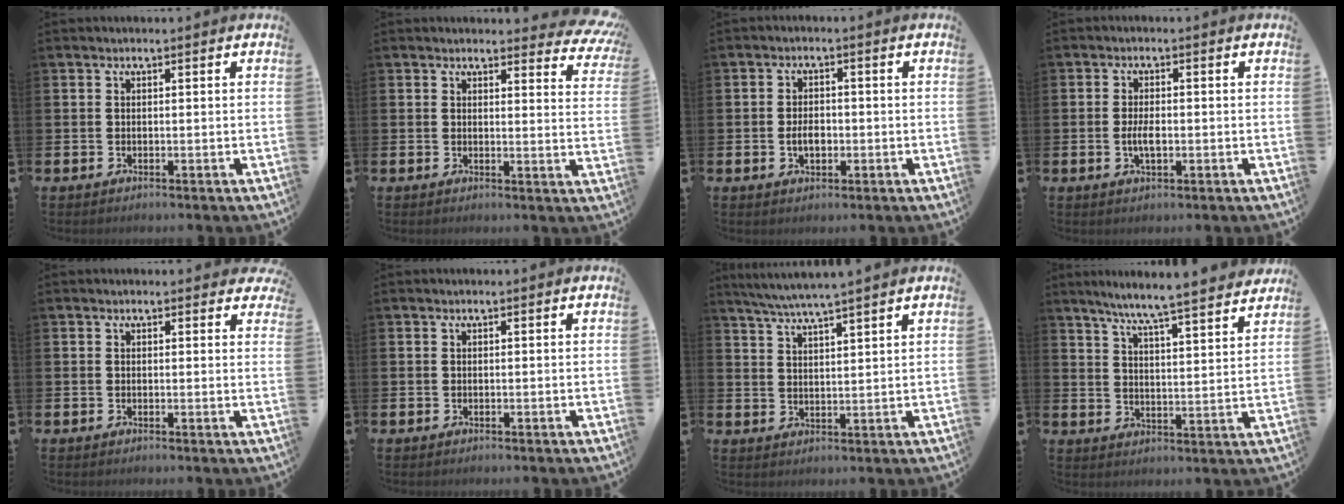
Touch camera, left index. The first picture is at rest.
{"total": 3.1, "force": [2.9, 1.0, 0.4], "torque": [0.007, -0.024, 0.044]}
{"total": 2.9, "force": [-0.5, 1.9, 2.2], "torque": [-0.025, -0.002, -0.015]}
{"total": 2.9, "force": [-0.4, 1.3, 2.6], "torque": [-0.032, -0.004, -0.011]}
{"total": 0.8, "force": [0.7, 0.4, 0.1], "torque": [0.007, 0.003, 0.010]}
{"total": 0.0}
{"total": 4.8, "force": [4.5, -0.7, 1.4], "torque": [-0.046, -0.020, 0.081]}
{"total": 7.2, "force": [6.8, -0.4, 2.4], "torque": [-0.066, -0.048, 0.115]}